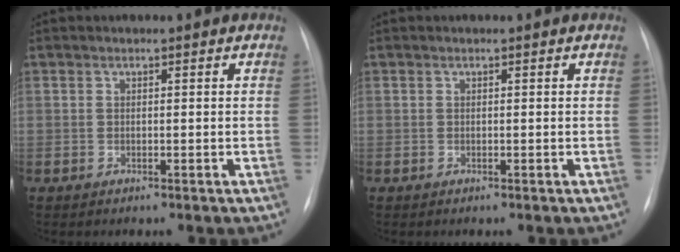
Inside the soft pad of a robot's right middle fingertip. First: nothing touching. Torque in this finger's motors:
{"motor_torque": [-0.05, -0.03, 0.00, 0.00]}